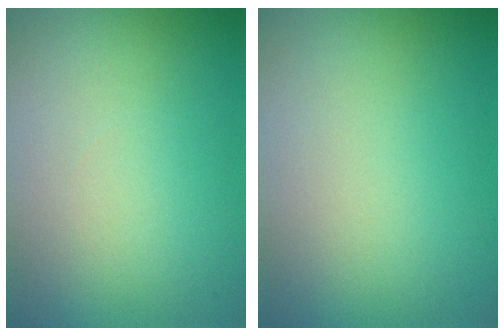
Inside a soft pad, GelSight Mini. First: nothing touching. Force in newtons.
{"total": 0.0}